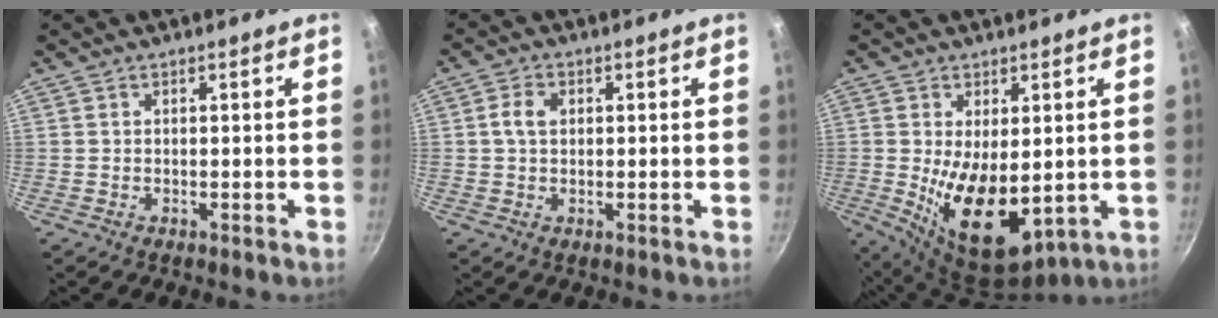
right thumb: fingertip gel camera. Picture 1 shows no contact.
{"total": 3.7, "force": [0.6, 2.6, 2.5], "torque": [-0.040, 0.007, 0.008]}
{"total": 13.2, "force": [-0.5, 6.9, 11.2], "torque": [-0.175, -0.030, 0.013]}